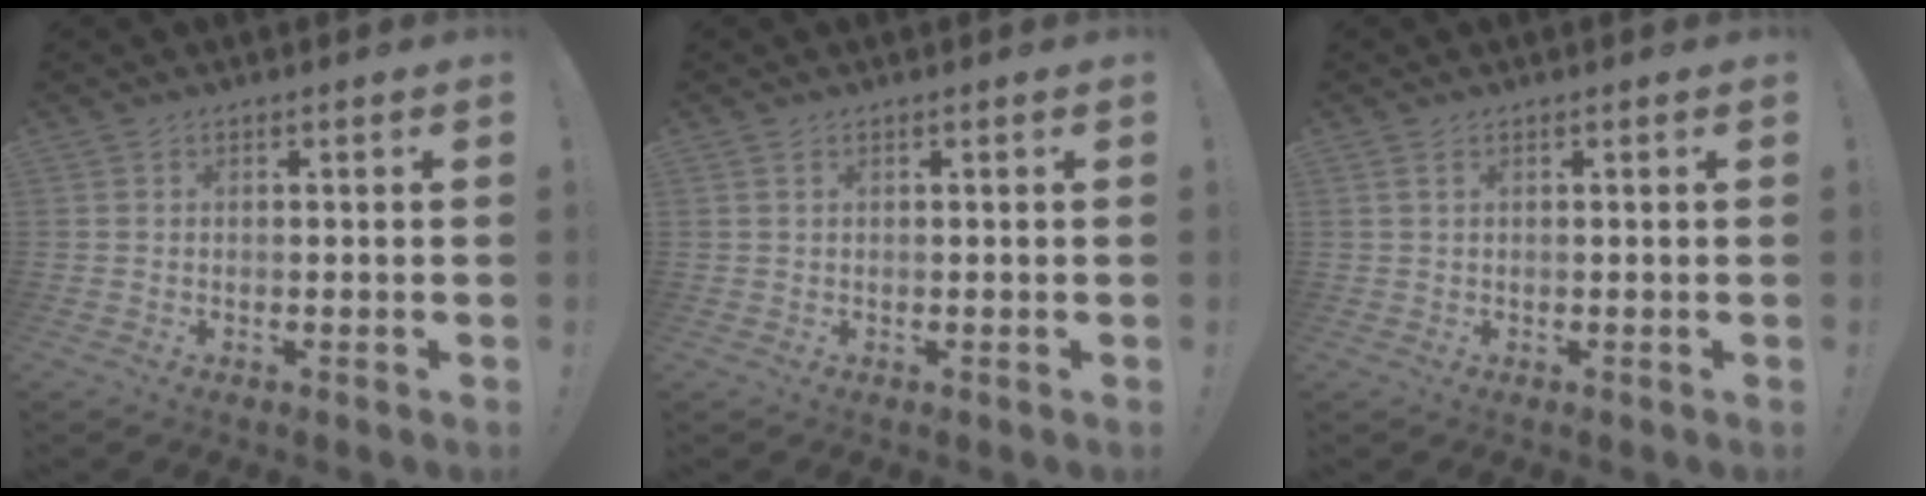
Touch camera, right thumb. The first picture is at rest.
{"total": 0.7, "force": [0.4, 0.3, 0.5], "torque": [-0.011, 0.001, 0.007]}
{"total": 1.5, "force": [0.7, 0.5, 1.2], "torque": [-0.025, 0.002, 0.013]}